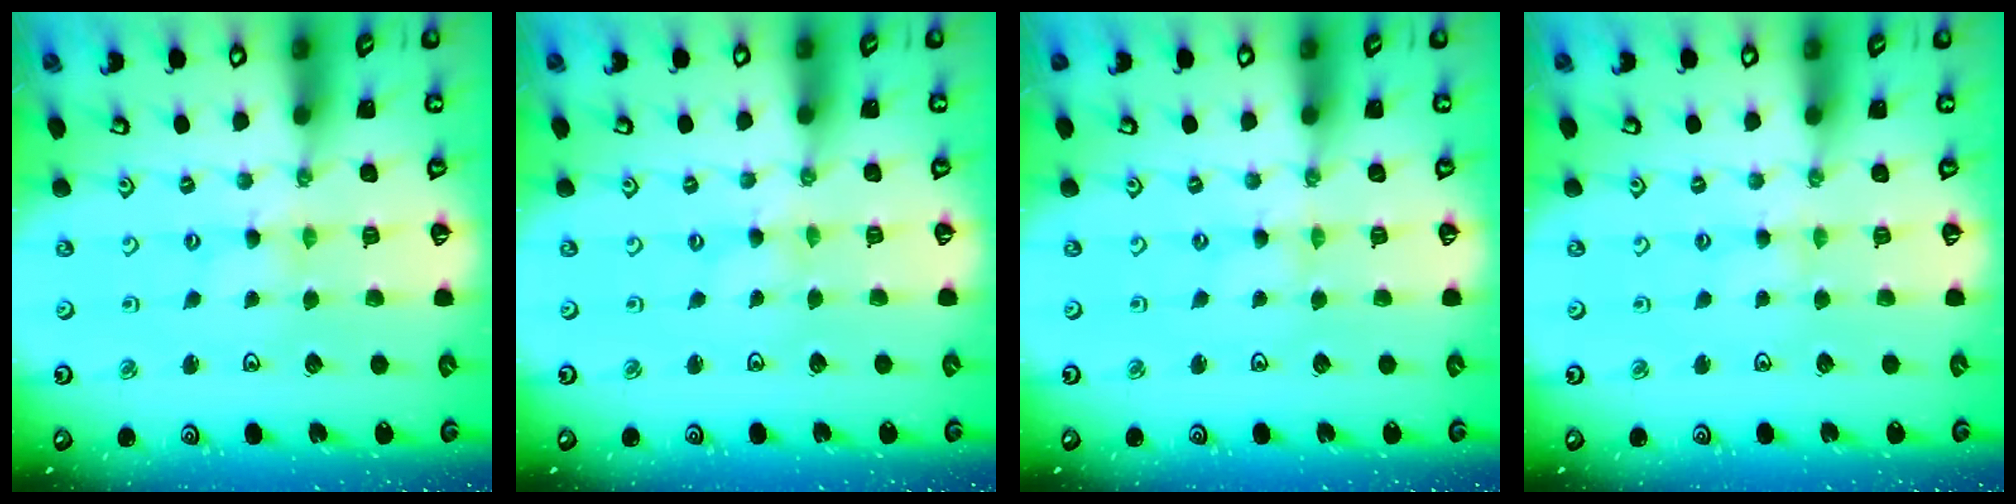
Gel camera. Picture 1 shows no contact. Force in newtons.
{"total": 0.0}
{"total": 0.0}
{"total": 1.4, "press": 1.4, "slide": 0.3}